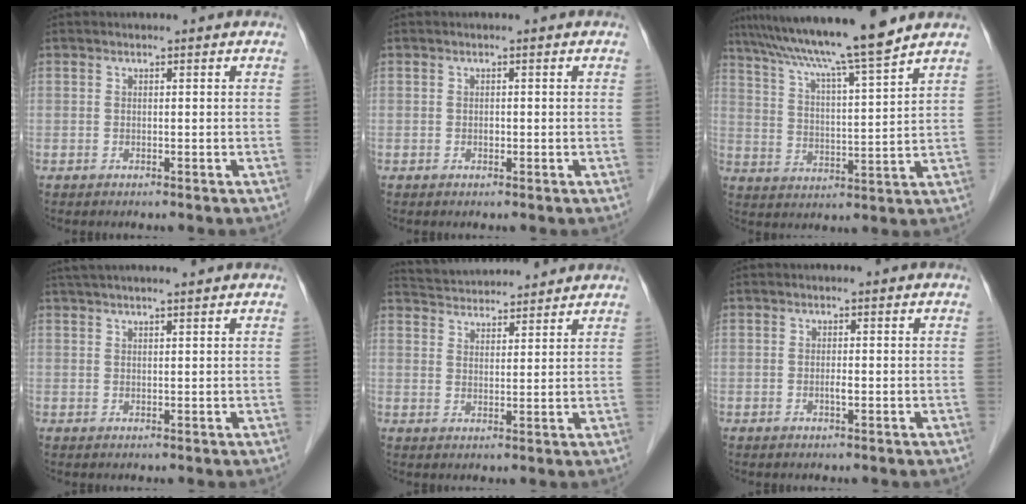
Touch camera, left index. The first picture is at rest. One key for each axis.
{"total": 0.6, "fx": -0.5, "fy": 0.2, "fz": 0.2, "tx": -0.004, "ty": -0.004, "tz": -0.009}
{"total": 14.3, "fx": 11.9, "fy": -1.4, "fz": 7.7, "tx": -0.136, "ty": 0.004, "tz": 0.192}
{"total": 7.5, "fx": 6.4, "fy": -0.2, "fz": 3.8, "tx": -0.059, "ty": 0.028, "tz": 0.090}
{"total": 9.7, "fx": 9.4, "fy": 1.2, "fz": 2.0, "tx": -0.041, "ty": 0.025, "tz": 0.143}
{"total": 0.9, "fx": -0.6, "fy": 0.0, "fz": 0.6, "tx": -0.014, "ty": -0.006, "tz": -0.011}